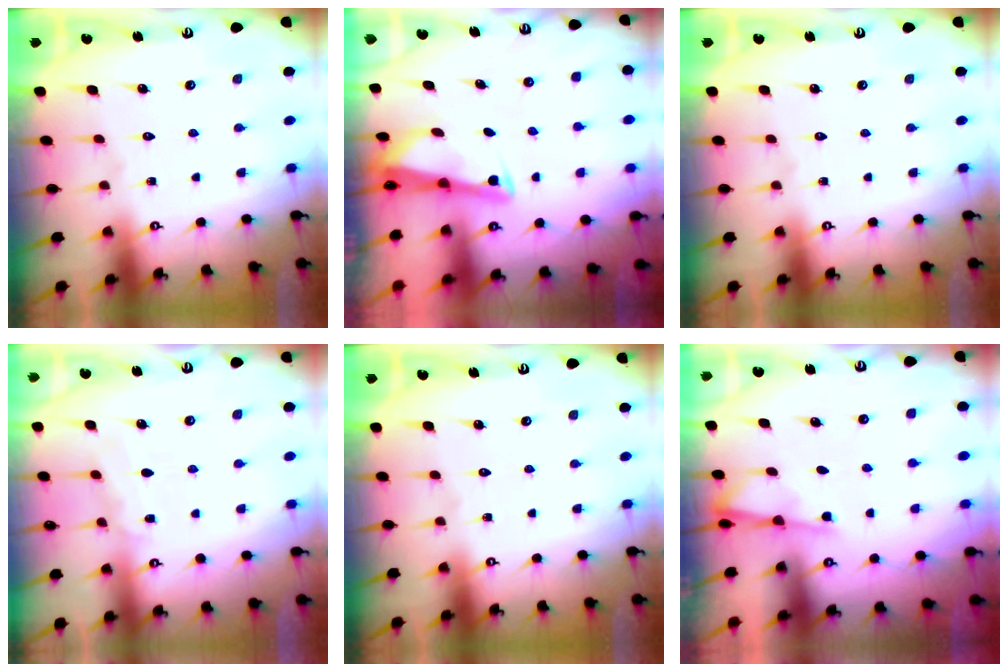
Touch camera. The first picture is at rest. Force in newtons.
{"total": 2.5, "press": 2.5, "slide": 0.1}
{"total": 0.0}
{"total": 5.1, "press": 5.0, "slide": 0.7}
{"total": 0.0}
{"total": 2.7, "press": 2.7, "slide": 0.5}